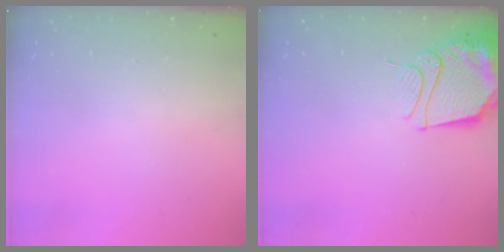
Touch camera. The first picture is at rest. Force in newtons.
{"total": 13.0, "press": 12.9, "slide": 1.2}